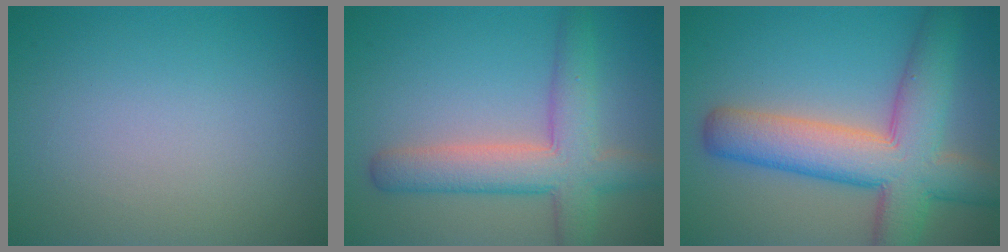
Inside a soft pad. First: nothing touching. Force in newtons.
{"total": 6.2, "press": 6.2, "slide": 0.2}
{"total": 9.8, "press": 9.7, "slide": 0.6}